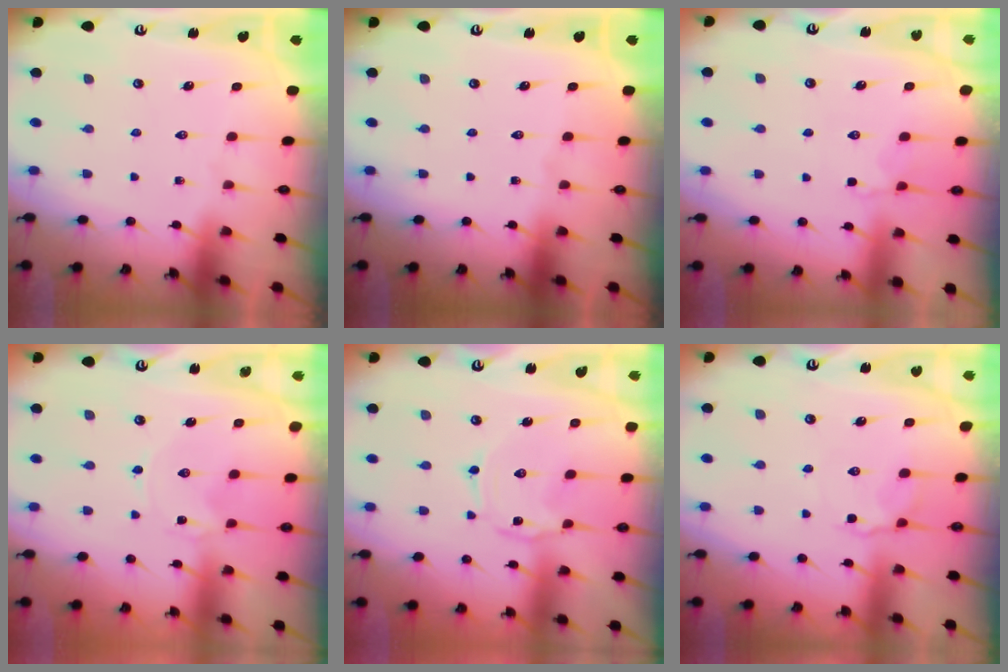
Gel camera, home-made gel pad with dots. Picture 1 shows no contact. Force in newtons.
{"total": 0.0}
{"total": 2.7, "press": 2.3, "slide": 1.4}
{"total": 0.0}
{"total": 1.7, "press": 1.7, "slide": 0.2}
{"total": 4.6, "press": 4.4, "slide": 1.2}